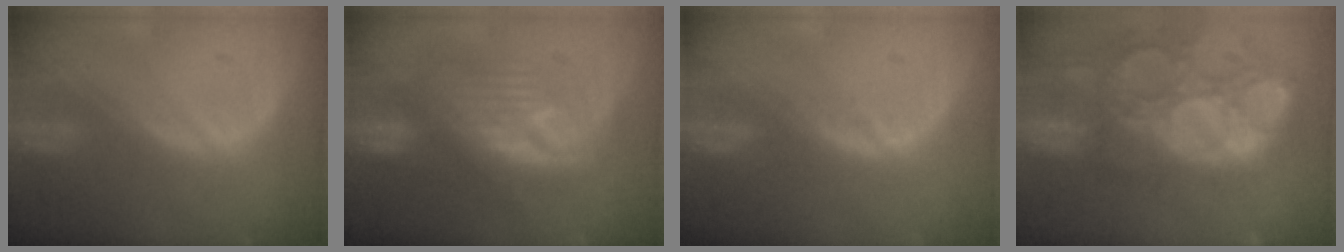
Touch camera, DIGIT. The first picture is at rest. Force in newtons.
{"total": 8.2, "press": 8.2, "slide": 0.6}
{"total": 1.3, "press": 1.3, "slide": 0.2}
{"total": 15.0, "press": 12.5, "slide": 8.2}